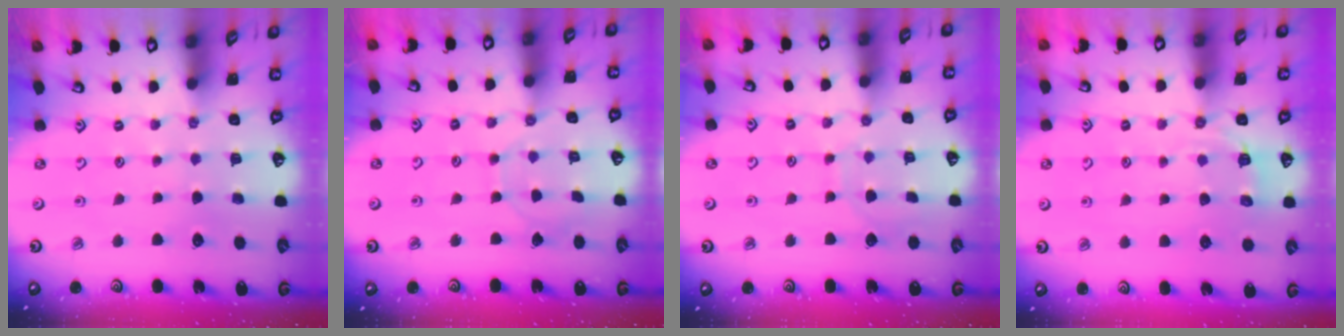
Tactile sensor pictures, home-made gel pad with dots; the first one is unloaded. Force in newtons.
{"total": 5.8, "press": 5.7, "slide": 0.6}
{"total": 4.6, "press": 4.5, "slide": 0.5}
{"total": 3.6, "press": 2.8, "slide": 2.1}